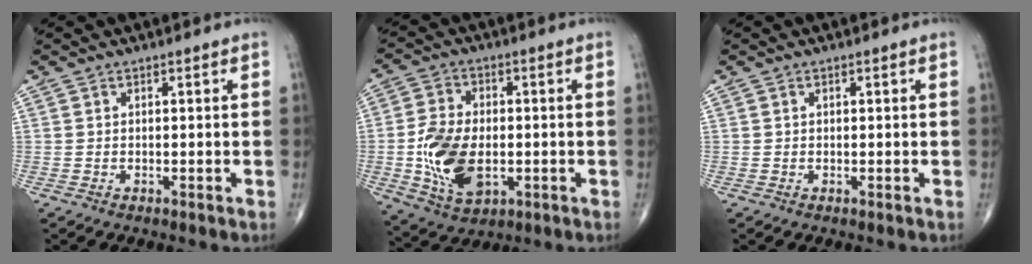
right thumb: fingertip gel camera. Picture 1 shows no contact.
{"total": 13.2, "force": [-2.0, 8.0, 10.3], "torque": [-0.186, -0.001, -0.026]}
{"total": 0.0}